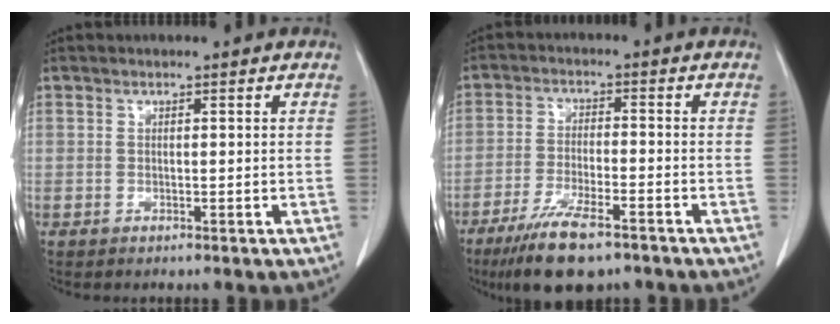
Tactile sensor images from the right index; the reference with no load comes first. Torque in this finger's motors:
{"motor_torque": [1.18, -0.96, 0.24, 0.12]}